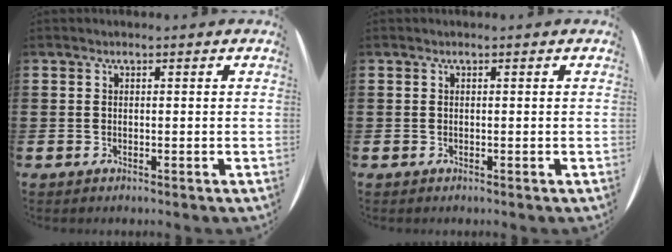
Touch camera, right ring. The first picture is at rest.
{"total": 0.0}